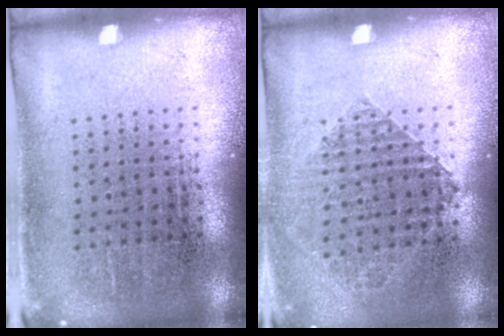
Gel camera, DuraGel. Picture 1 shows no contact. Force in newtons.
{"total": 0.9, "press": 0.9, "slide": 0.1}